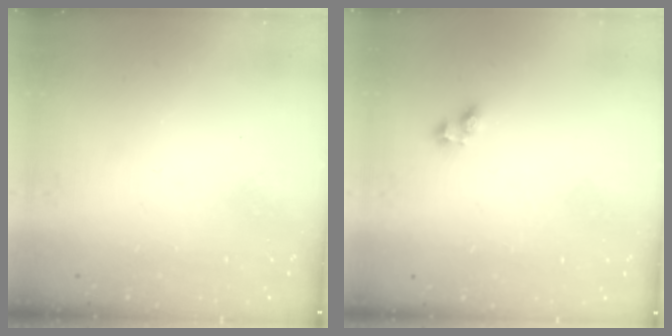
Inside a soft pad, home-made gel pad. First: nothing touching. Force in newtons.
{"total": 4.5, "press": 4.5, "slide": 0.4}